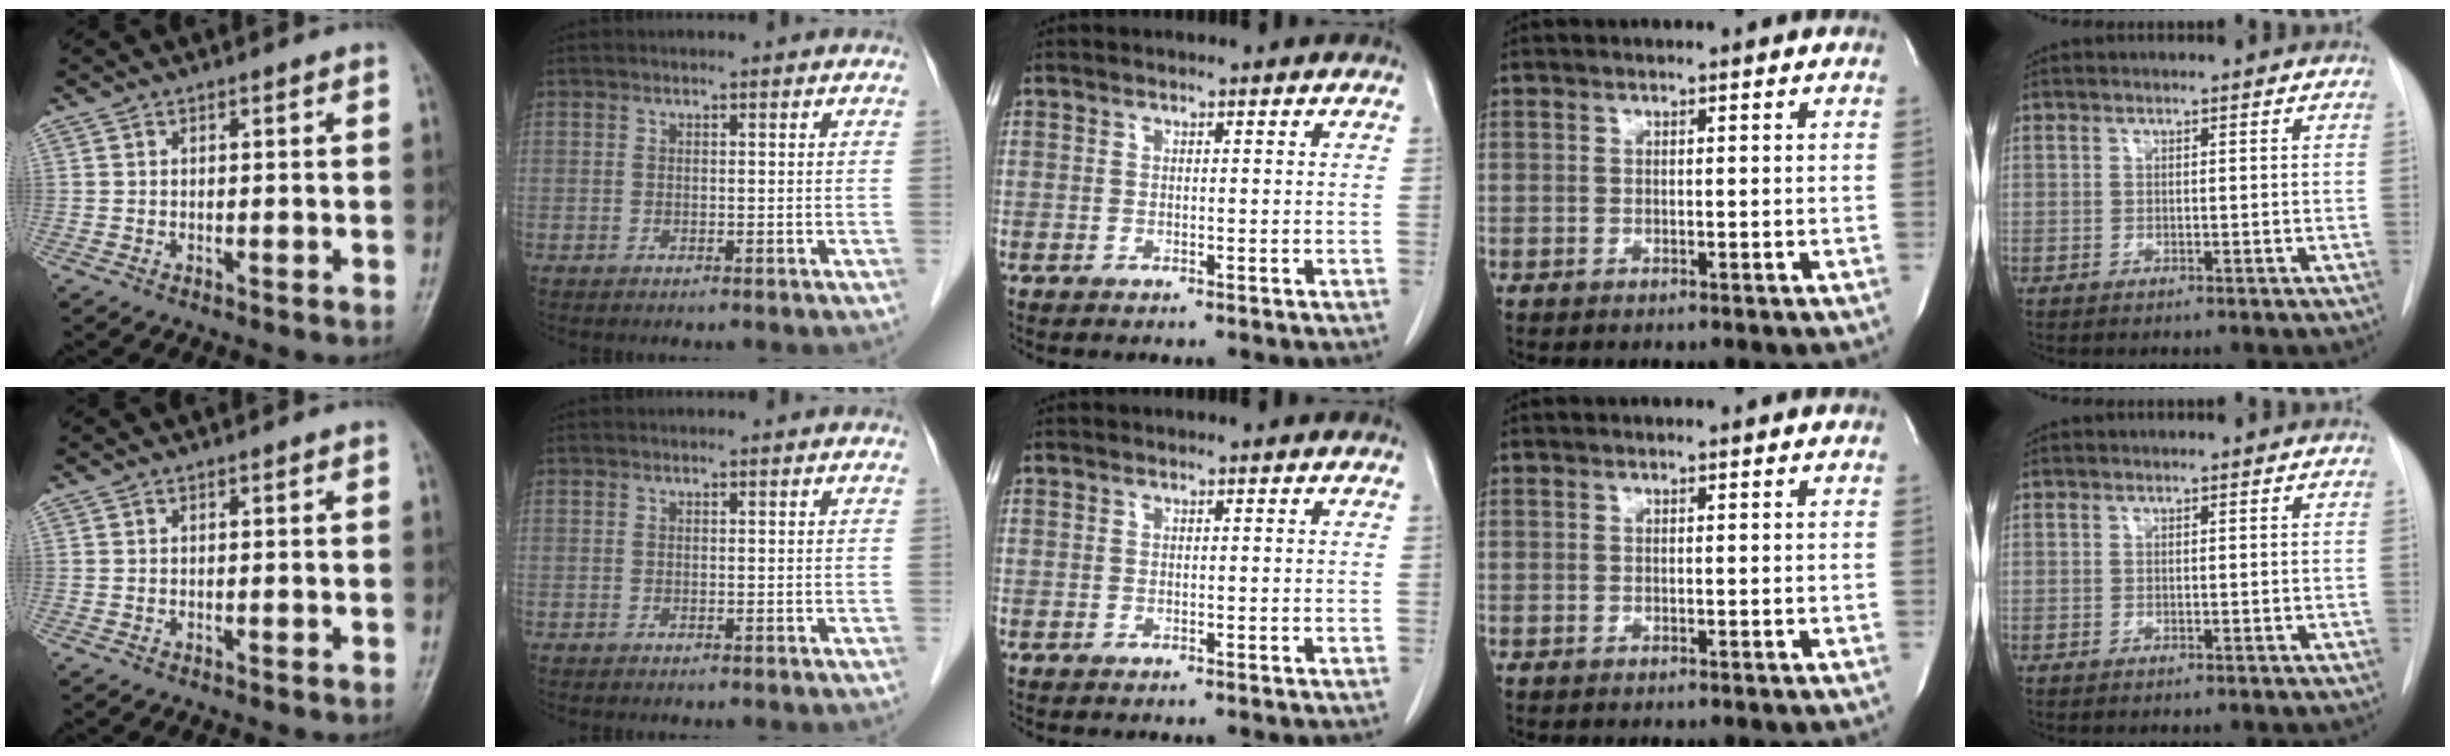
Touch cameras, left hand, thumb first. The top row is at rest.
{}